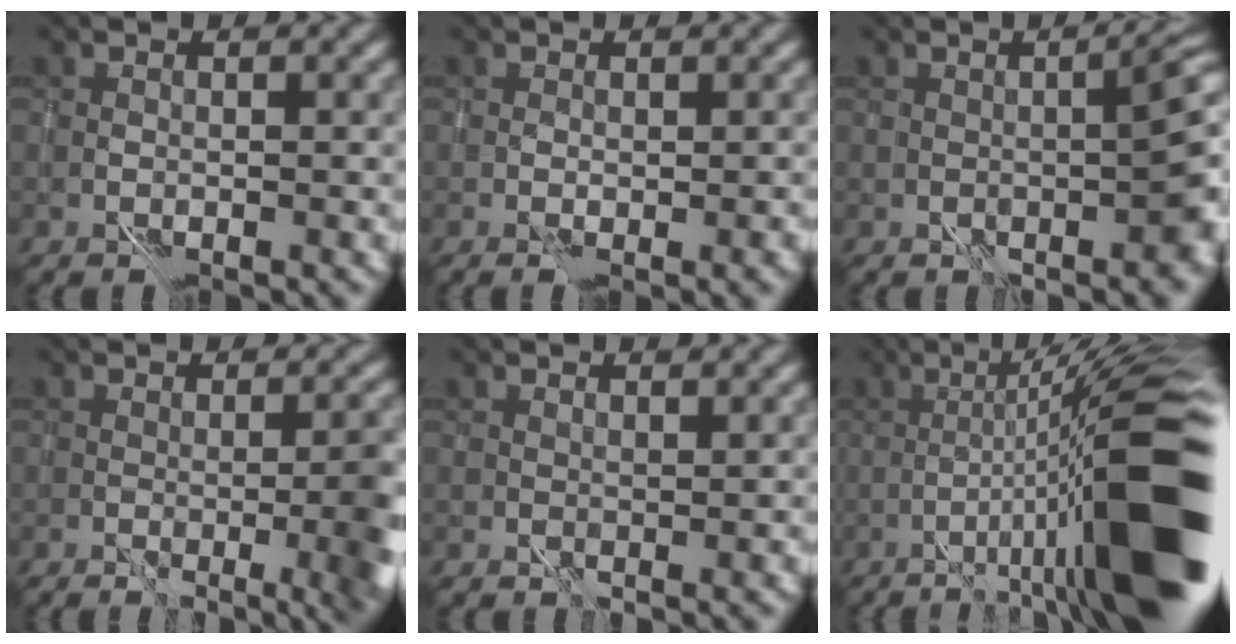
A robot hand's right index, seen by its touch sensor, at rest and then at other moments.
{"total": 2.0, "force": [-0.5, 0.5, 1.9], "torque": [-0.030, -0.004, 0.004]}
{"total": 6.6, "force": [0.0, 1.6, 6.4], "torque": [-0.063, 0.013, 0.006]}
{"total": 7.6, "force": [-1.0, 2.9, 7.0], "torque": [-0.058, -0.003, 0.010]}
{"total": 1.5, "force": [1.5, -0.2, 0.1], "torque": [0.000, 0.004, 0.027]}
{"total": 15.2, "force": [-2.5, 2.0, 14.8], "torque": [-0.203, 0.038, -0.031]}